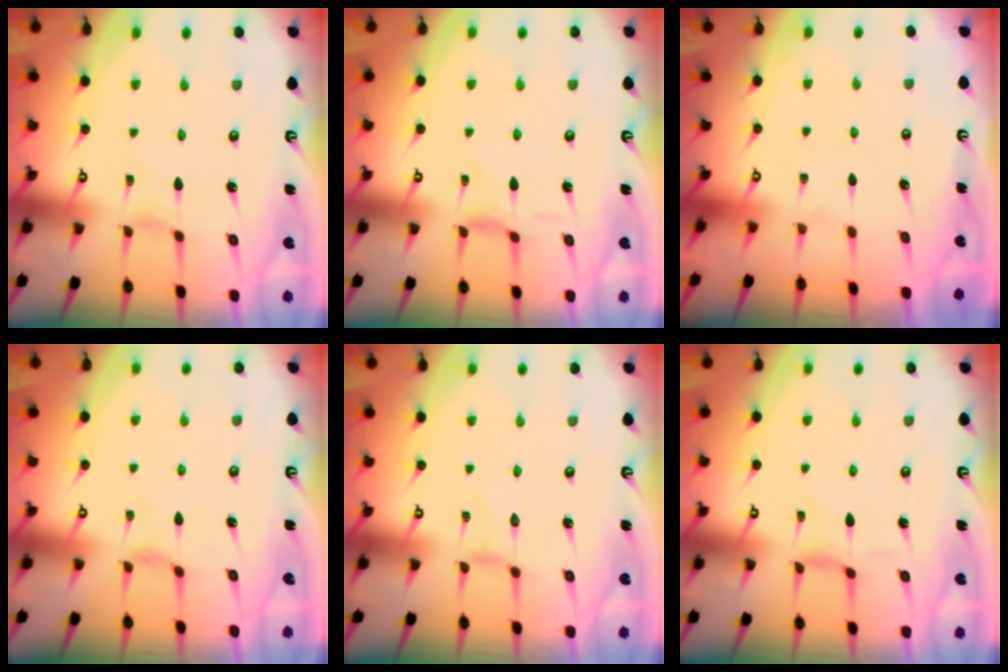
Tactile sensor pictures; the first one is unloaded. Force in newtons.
{"total": 1.1, "press": 1.1, "slide": 0.4}
{"total": 0.0}
{"total": 0.9, "press": 0.9, "slide": 0.2}
{"total": 0.0}
{"total": 0.8, "press": 0.8, "slide": 0.2}